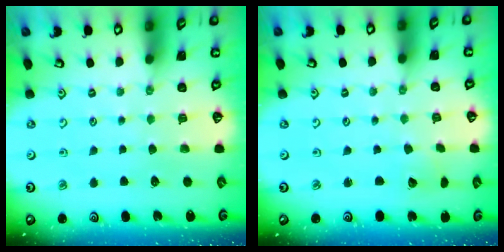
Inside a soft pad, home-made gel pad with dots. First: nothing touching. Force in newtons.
{"total": 2.0, "press": 2.0, "slide": 0.2}